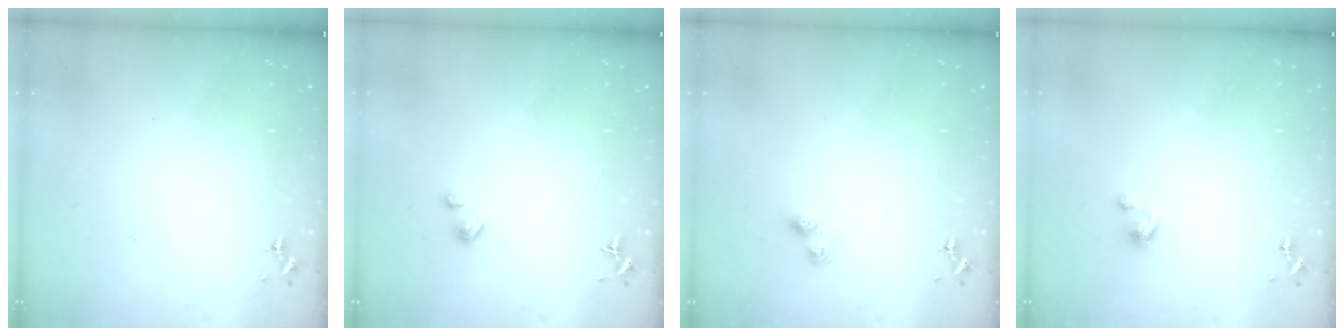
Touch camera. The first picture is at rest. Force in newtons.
{"total": 2.6, "press": 2.6, "slide": 0.2}
{"total": 4.9, "press": 4.9, "slide": 0.2}
{"total": 2.4, "press": 2.4, "slide": 0.2}